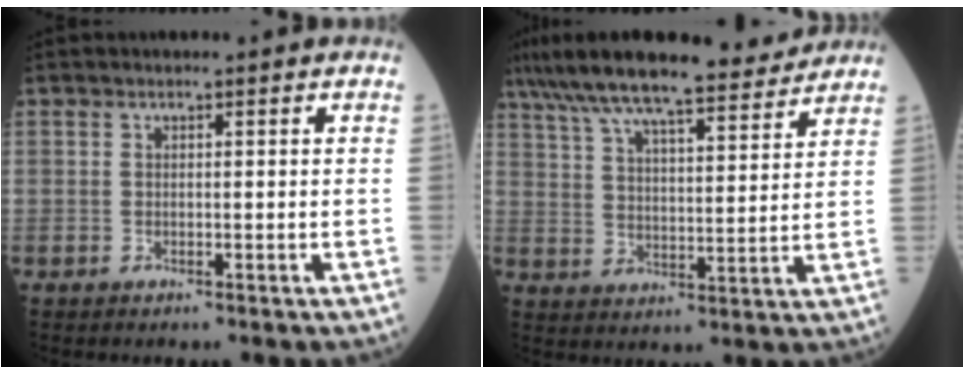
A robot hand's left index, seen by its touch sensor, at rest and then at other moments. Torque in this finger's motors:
{"motor_torque": [1.09, -1.06, 0.51, 0.16]}